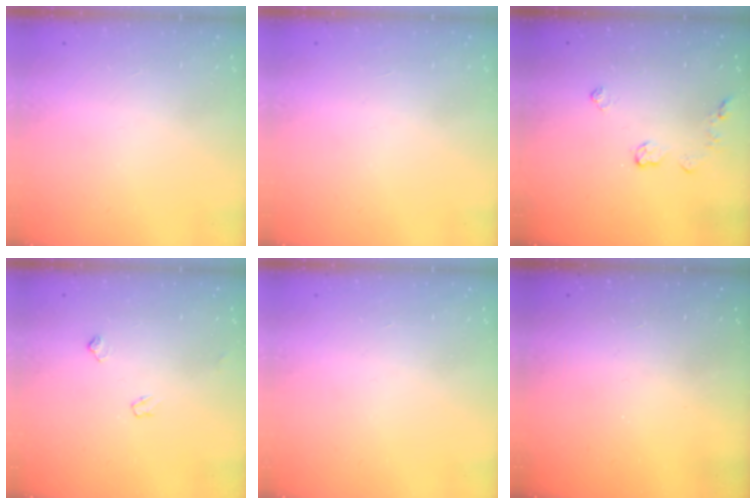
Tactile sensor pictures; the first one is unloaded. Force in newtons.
{"total": 0.0}
{"total": 4.7, "press": 4.6, "slide": 0.7}
{"total": 5.3, "press": 5.2, "slide": 0.8}
{"total": 0.0}
{"total": 0.0}